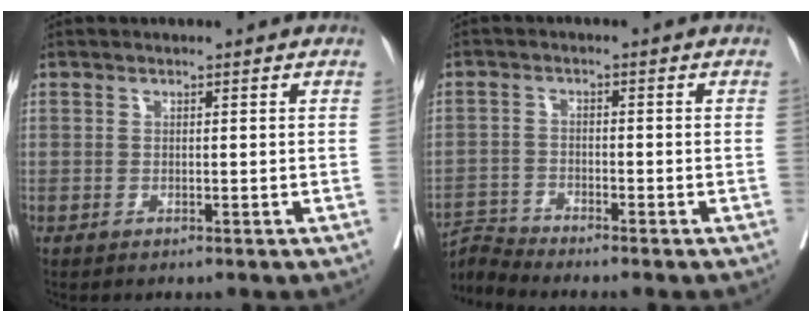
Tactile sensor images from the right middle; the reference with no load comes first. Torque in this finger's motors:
{"motor_torque": [-0.21, -0.20, -0.06, -0.01]}